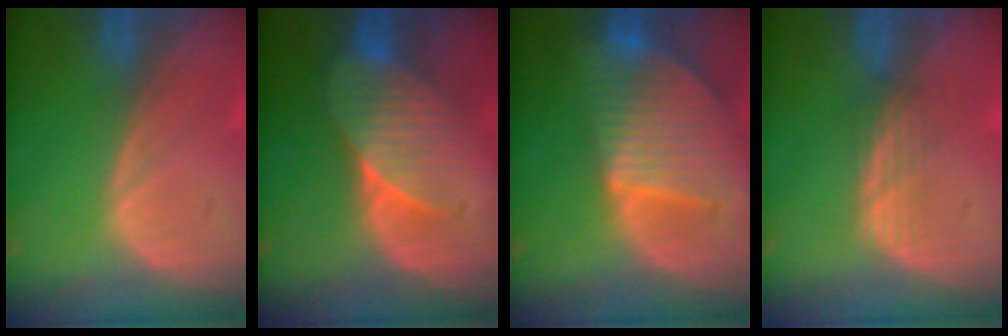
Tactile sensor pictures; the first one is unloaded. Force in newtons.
{"total": 7.4, "press": 6.9, "slide": 2.6}
{"total": 9.5, "press": 8.2, "slide": 4.8}
{"total": 2.4, "press": 2.3, "slide": 0.6}